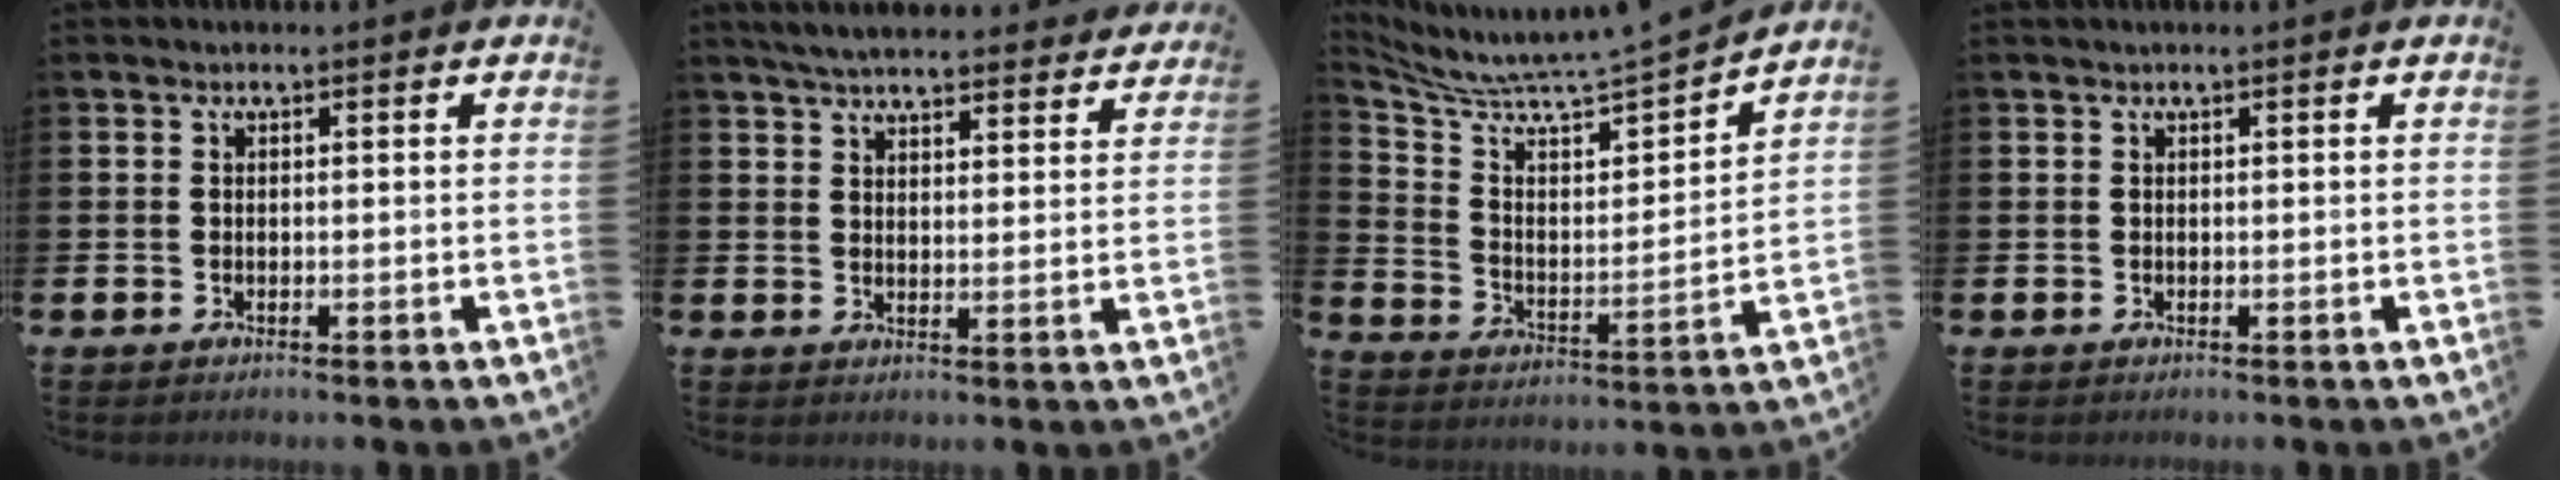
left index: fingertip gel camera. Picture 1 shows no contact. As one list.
[{"total": 5.4, "force": [5.2, 0.8, 1.1], "torque": [-0.031, -0.027, 0.093]}, {"total": 6.8, "force": [6.6, -0.1, 1.8], "torque": [-0.068, -0.071, 0.105]}, {"total": 0.0}]